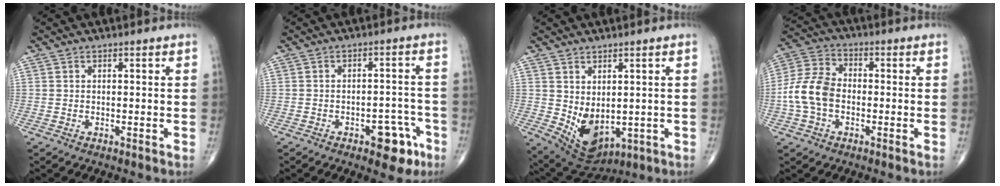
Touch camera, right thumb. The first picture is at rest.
{"total": 7.4, "force": [-3.9, 3.6, 5.1], "torque": [-0.039, 0.034, -0.046]}
{"total": 9.2, "force": [-0.2, 5.8, 7.1], "torque": [-0.101, -0.013, 0.028]}
{"total": 10.1, "force": [-1.9, 7.1, 7.0], "torque": [-0.140, 0.029, -0.046]}